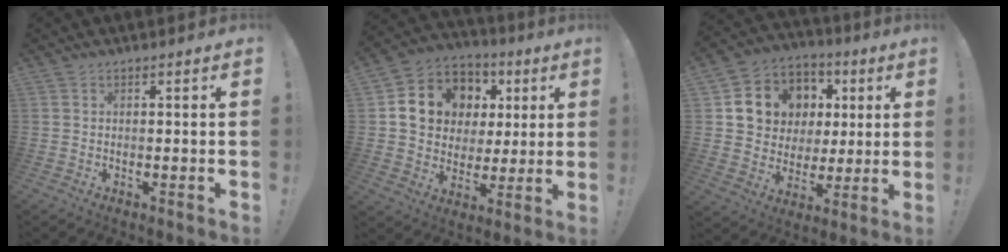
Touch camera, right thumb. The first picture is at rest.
{"total": 13.7, "force": [3.9, 11.9, 5.6], "torque": [-0.079, -0.013, 0.091]}
{"total": 12.5, "force": [3.8, 11.4, 3.5], "torque": [-0.053, -0.015, 0.097]}